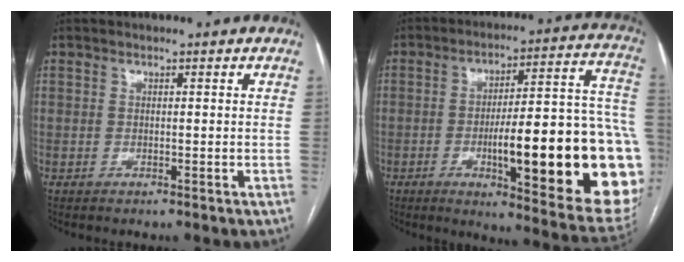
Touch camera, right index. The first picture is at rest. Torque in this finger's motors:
{"motor_torque": [1.54, -0.60, 1.06, 0.21]}